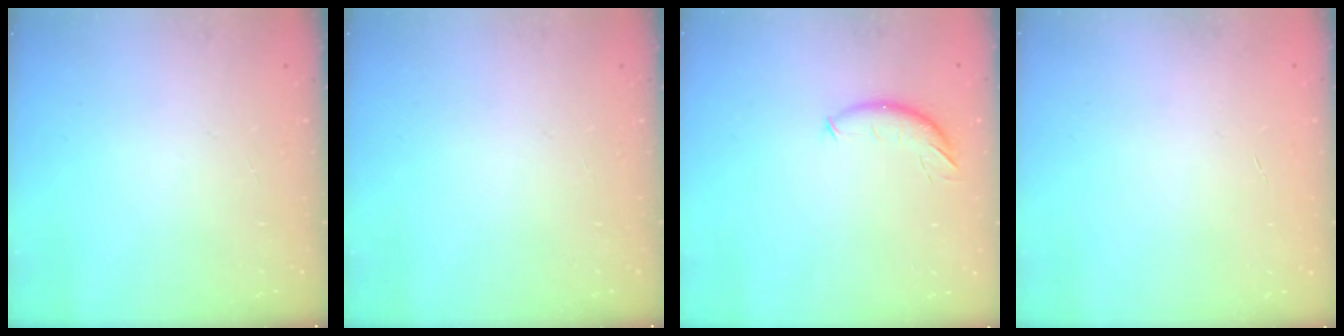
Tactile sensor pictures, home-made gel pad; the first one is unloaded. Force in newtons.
{"total": 0.0}
{"total": 7.5, "press": 7.5, "slide": 0.6}
{"total": 0.0}